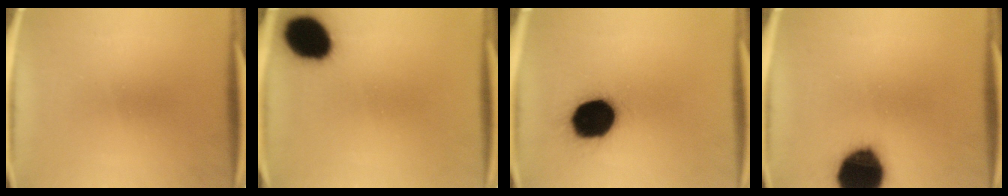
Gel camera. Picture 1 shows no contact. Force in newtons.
{"total": 13.6}
{"total": 19.8}
{"total": 19.6}